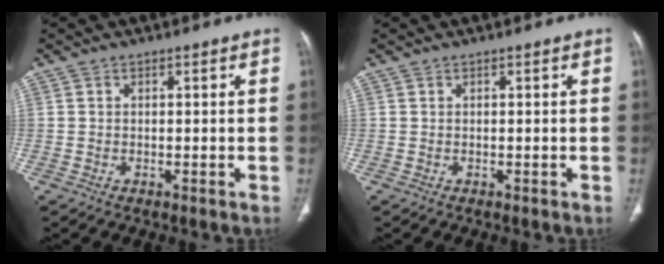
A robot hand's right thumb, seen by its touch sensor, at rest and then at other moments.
{"total": 0.0}